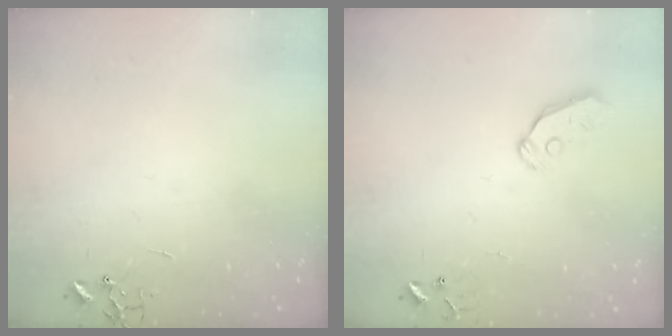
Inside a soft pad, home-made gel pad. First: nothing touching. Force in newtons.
{"total": 6.1, "press": 6.1, "slide": 0.6}